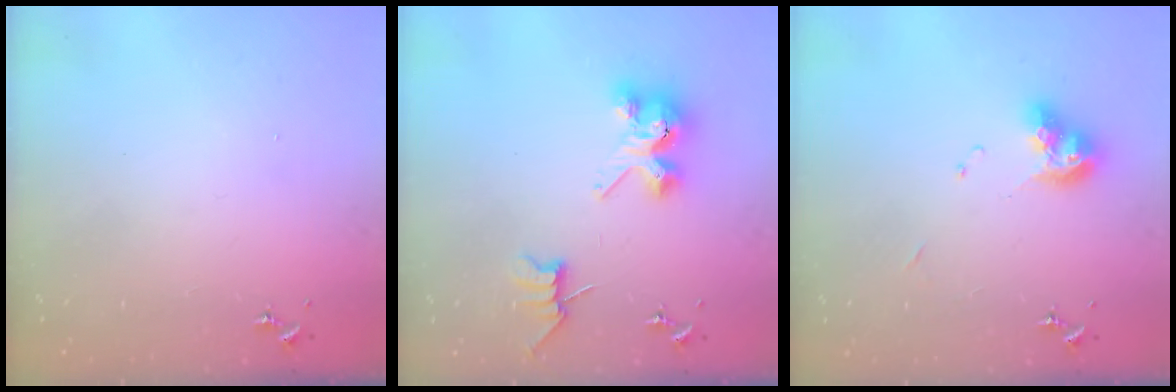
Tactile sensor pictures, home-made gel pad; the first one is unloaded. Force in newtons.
{"total": 8.1, "press": 8.1, "slide": 0.9}
{"total": 10.9, "press": 10.9, "slide": 1.1}